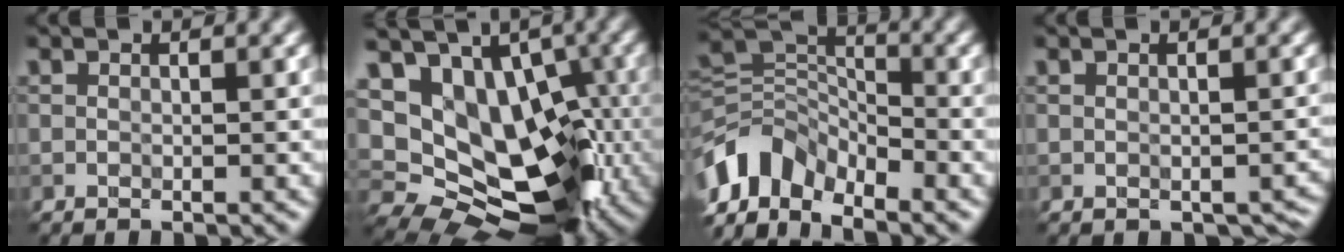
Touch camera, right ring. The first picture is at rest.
{"total": 12.8, "force": [0.6, 9.3, 8.8], "torque": [-0.111, -0.005, 0.023]}
{"total": 7.0, "force": [-4.2, 4.4, 3.6], "torque": [-0.065, 0.004, -0.090]}
{"total": 3.0, "force": [-1.8, 1.8, 1.5], "torque": [-0.013, 0.000, -0.015]}